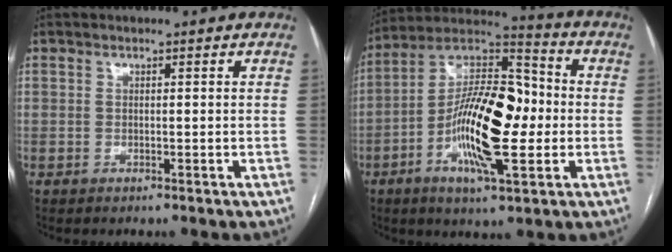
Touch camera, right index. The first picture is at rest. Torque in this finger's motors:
{"motor_torque": [2.14, 0.00, 0.57, 0.21]}